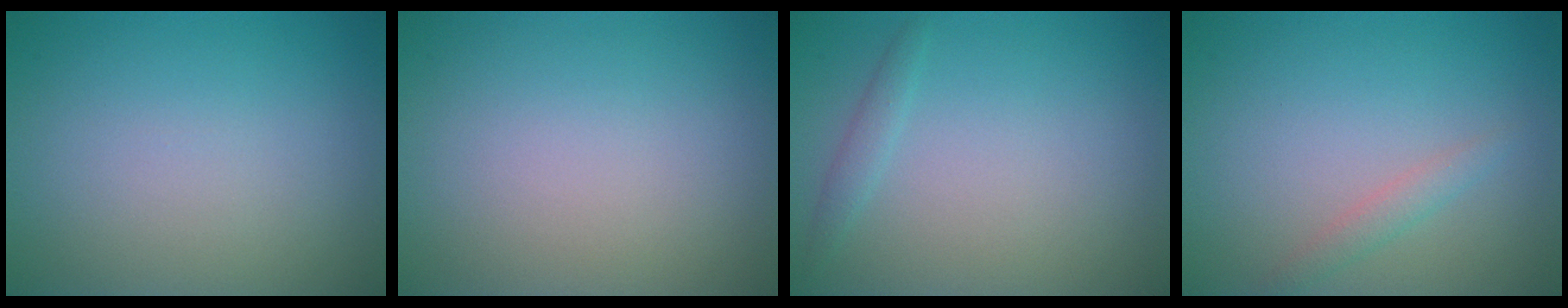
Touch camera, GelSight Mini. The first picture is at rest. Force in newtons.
{"total": 0.0}
{"total": 1.0, "press": 1.0, "slide": 0.1}
{"total": 1.3, "press": 1.3, "slide": 0.1}